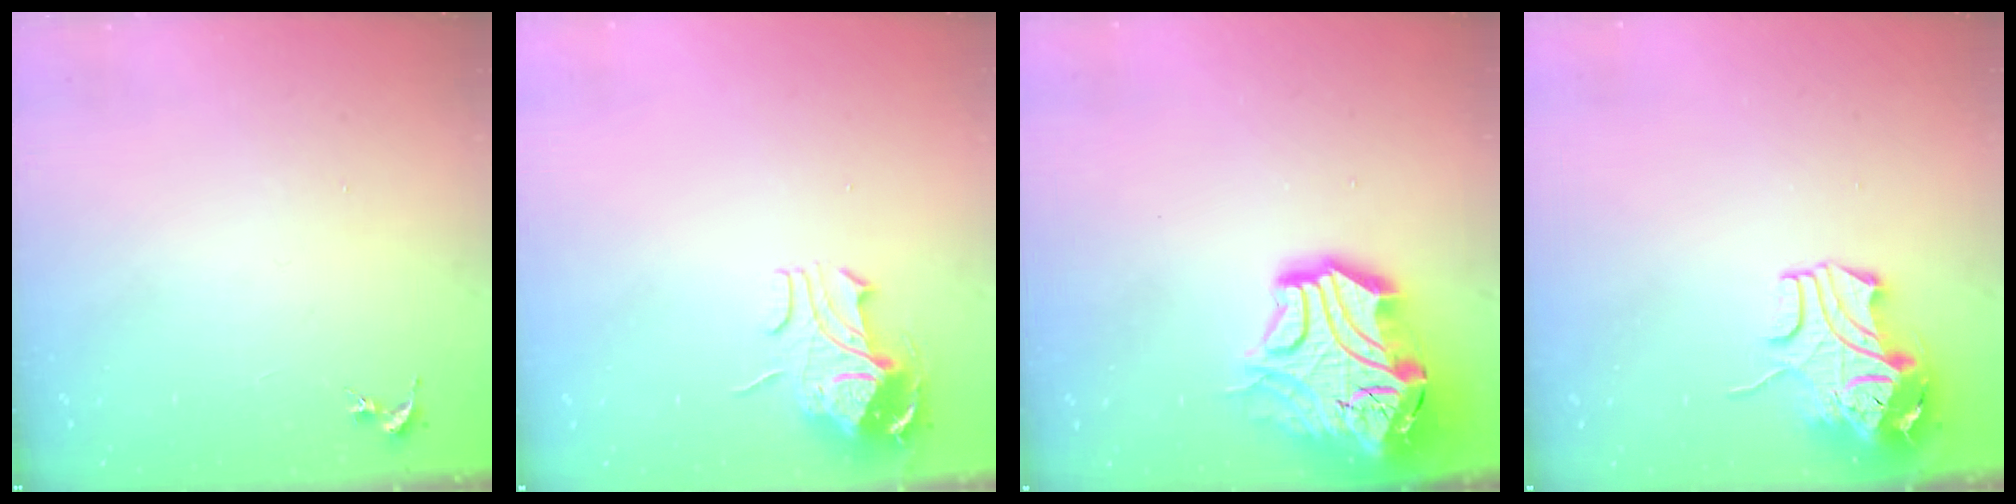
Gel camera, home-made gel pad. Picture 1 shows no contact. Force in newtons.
{"total": 9.6, "press": 9.6, "slide": 1.1}
{"total": 19.5, "press": 19.3, "slide": 2.9}
{"total": 10.8, "press": 10.6, "slide": 1.6}